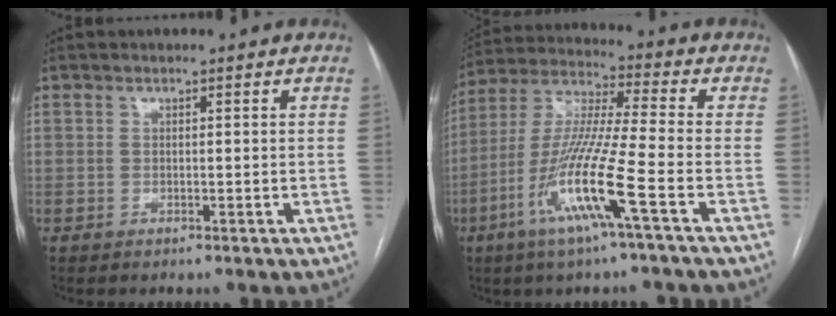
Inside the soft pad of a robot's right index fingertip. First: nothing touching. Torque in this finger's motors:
{"motor_torque": [1.92, -0.21, 1.05, 0.21]}